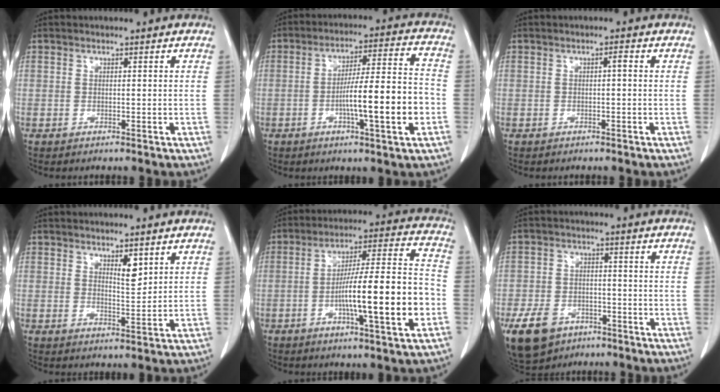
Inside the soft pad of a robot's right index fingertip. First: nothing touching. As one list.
[{"total": 13.1, "force": [-3.4, 0.8, 12.6], "torque": [-0.202, 0.008, -0.055]}, {"total": 0.9, "force": [0.0, 0.1, 0.9], "torque": [-0.013, 0.002, 0.000]}, {"total": 3.3, "force": [1.8, 0.9, 2.6], "torque": [-0.045, -0.008, 0.033]}, {"total": 16.9, "force": [-4.3, 1.1, 16.3], "torque": [-0.264, 0.009, -0.068]}, {"total": 11.2, "force": [-6.4, 7.7, 5.0], "torque": [-0.113, 0.003, -0.099]}]